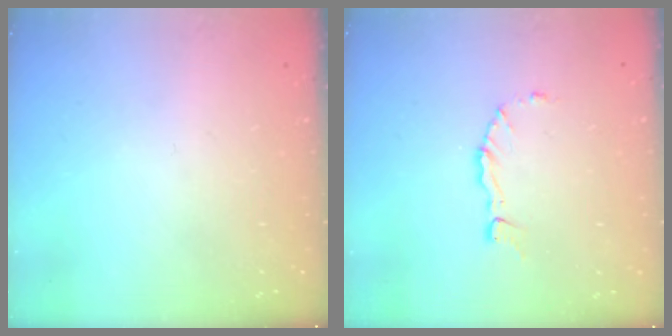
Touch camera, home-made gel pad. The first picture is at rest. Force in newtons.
{"total": 3.7, "press": 3.7, "slide": 0.1}